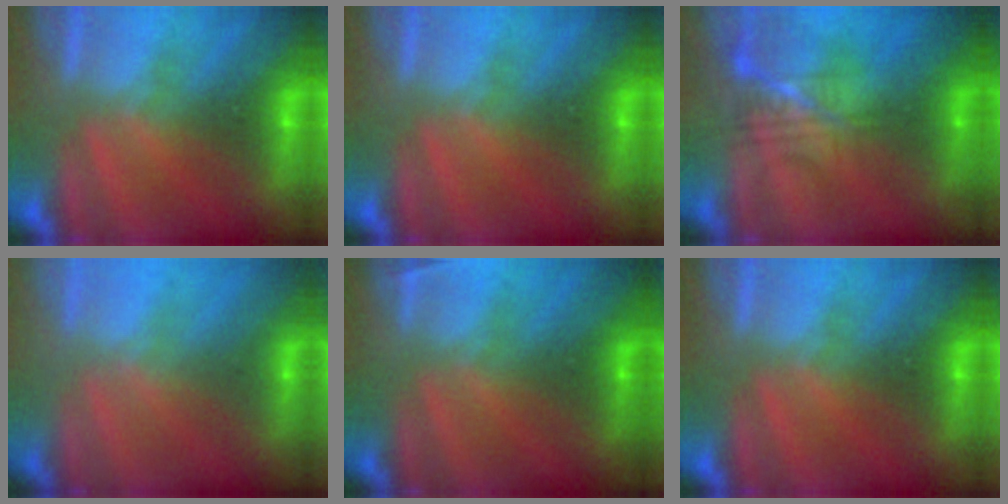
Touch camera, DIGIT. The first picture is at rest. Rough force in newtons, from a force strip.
{"total": 0.0}
{"total": 2.4}
{"total": 2.1}
{"total": 2.3}
{"total": 0.0}